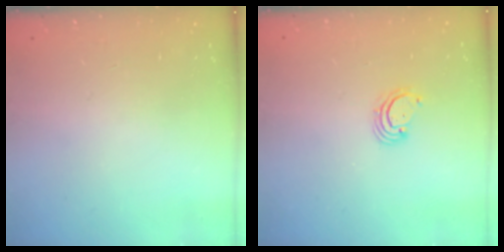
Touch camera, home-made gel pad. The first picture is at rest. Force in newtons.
{"total": 2.7, "press": 2.7, "slide": 0.3}